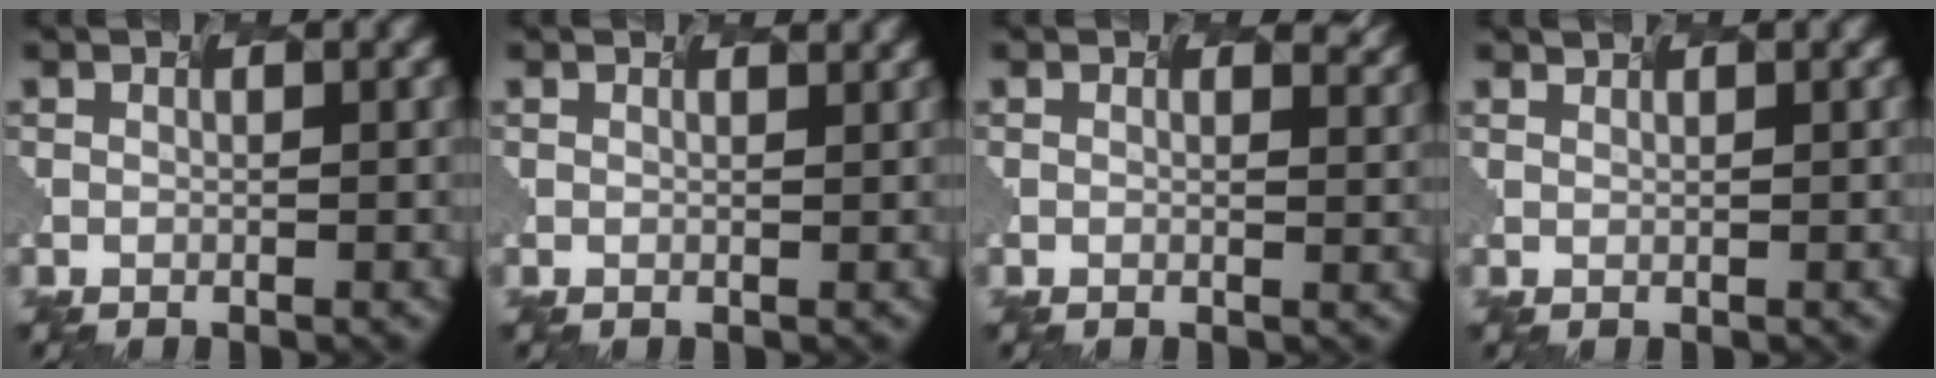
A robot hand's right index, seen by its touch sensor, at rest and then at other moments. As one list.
[{"total": 1.3, "force": [1.2, 0.5, 0.1], "torque": [0.009, 0.001, 0.002]}, {"total": 2.4, "force": [2.2, 0.9, 0.4], "torque": [0.005, 0.001, 0.015]}, {"total": 1.3, "force": [1.3, 0.1, -0.1], "torque": [-0.005, -0.006, 0.021]}]